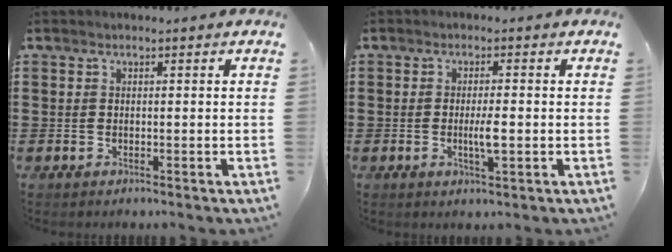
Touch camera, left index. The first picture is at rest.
{"total": 3.1, "force": [-0.5, 0.5, 3.0], "torque": [-0.060, -0.004, -0.011]}